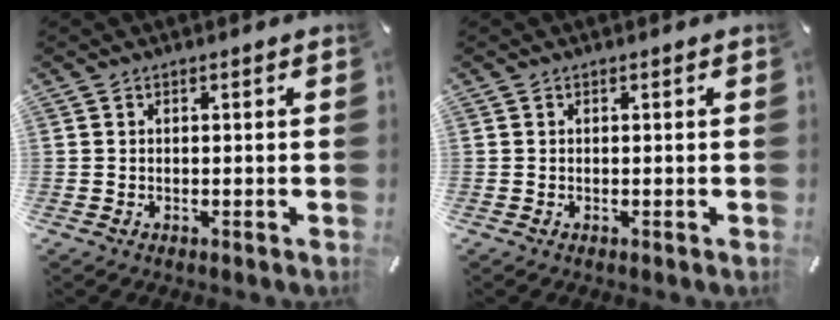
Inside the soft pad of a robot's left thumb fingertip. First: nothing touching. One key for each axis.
{"total": 0.0}